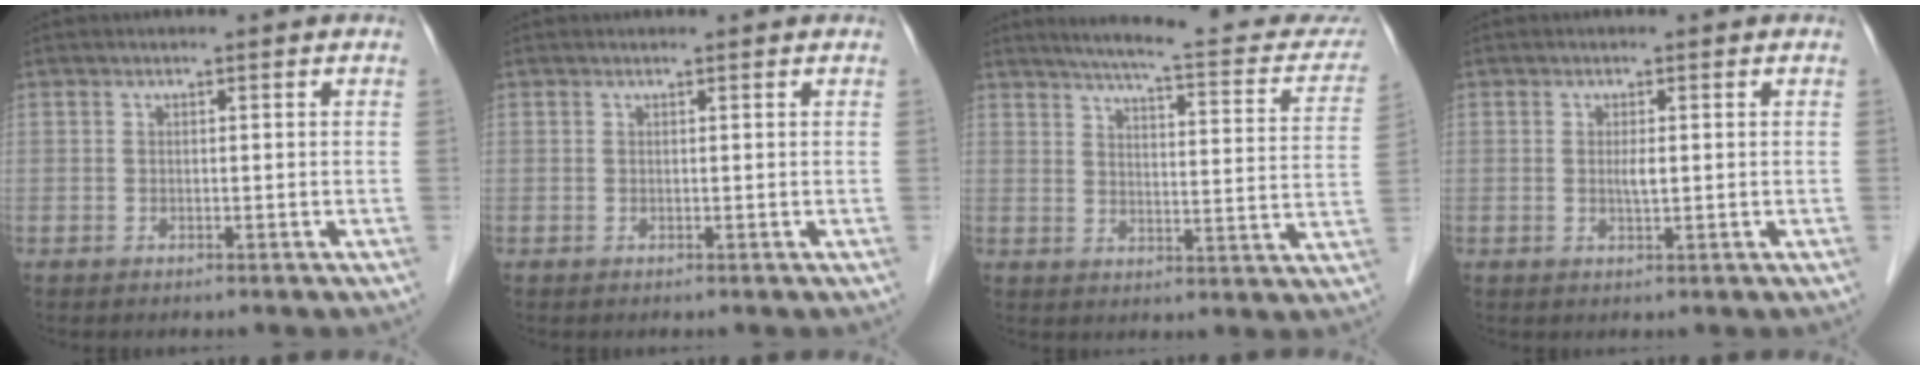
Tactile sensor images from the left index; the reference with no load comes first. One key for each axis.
{"total": 1.0, "fx": 1.0, "fy": 0.1, "fz": 0.2, "tx": -0.011, "ty": 0.007, "tz": 0.013}
{"total": 19.6, "fx": 17.4, "fy": 2.9, "fz": 8.6, "tx": -0.105, "ty": -0.018, "tz": 0.209}
{"total": 1.5, "fx": 0.2, "fy": 0.2, "fz": 1.4, "tx": -0.030, "ty": -0.001, "tz": 0.004}